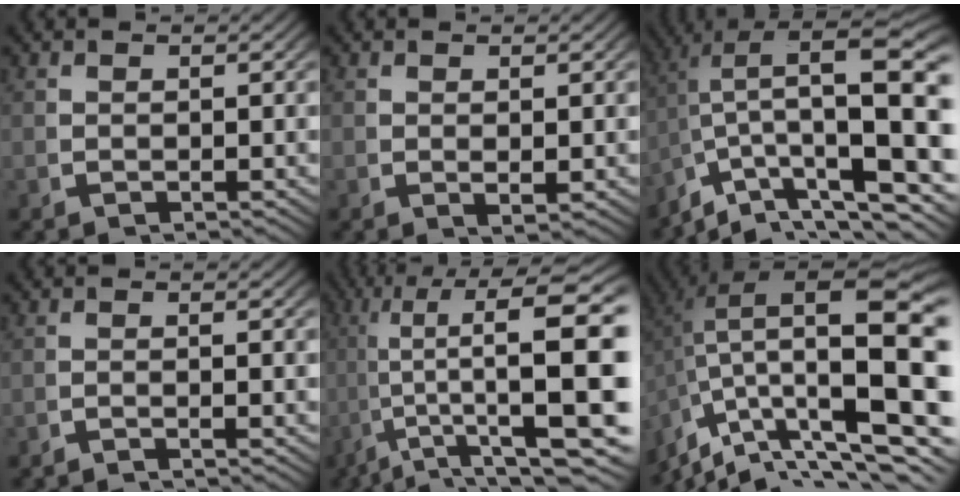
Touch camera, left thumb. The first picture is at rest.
{"total": 1.2, "force": [0.4, 0.6, 0.9], "torque": [-0.018, -0.001, 0.010]}
{"total": 11.3, "force": [-1.1, 5.2, 10.0], "torque": [-0.154, -0.019, -0.001]}
{"total": 1.4, "force": [-1.3, -0.3, 0.6], "torque": [-0.002, 0.006, -0.028]}
{"total": 15.1, "force": [-0.9, 7.9, 12.8], "torque": [-0.205, -0.054, 0.010]}
{"total": 15.0, "force": [-1.4, 7.7, 12.7], "torque": [-0.219, -0.055, 0.006]}